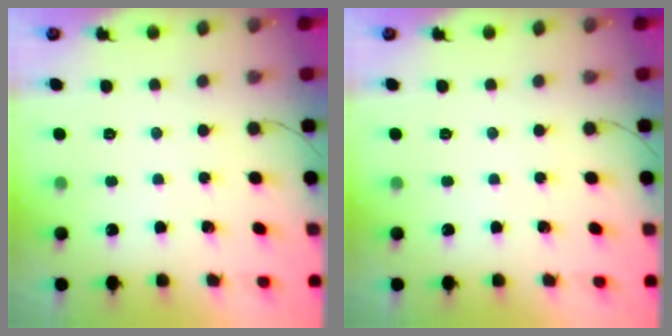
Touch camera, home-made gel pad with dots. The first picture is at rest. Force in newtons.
{"total": 0.0}